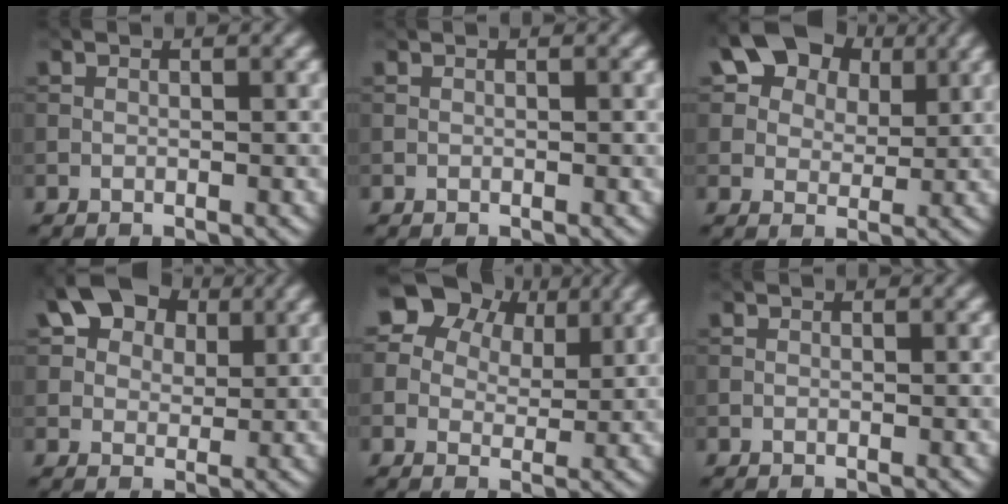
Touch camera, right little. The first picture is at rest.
{"total": 0.0}
{"total": 12.0, "force": [6.3, 8.0, 6.3], "torque": [-0.111, 0.028, 0.096]}
{"total": 9.4, "force": [4.8, 6.2, 5.2], "torque": [-0.103, 0.028, 0.067]}
{"total": 12.2, "force": [7.0, 8.3, 5.6], "torque": [-0.110, 0.026, 0.114]}
{"total": 0.0}